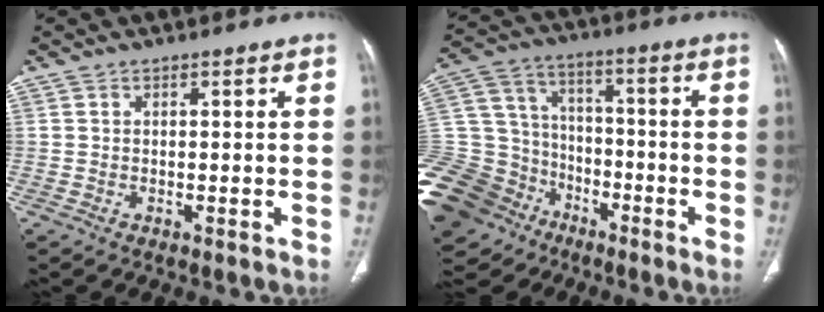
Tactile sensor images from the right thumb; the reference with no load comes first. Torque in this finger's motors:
{"motor_torque": [4.25, 0.76, 1.35, -1.42, 0.27]}